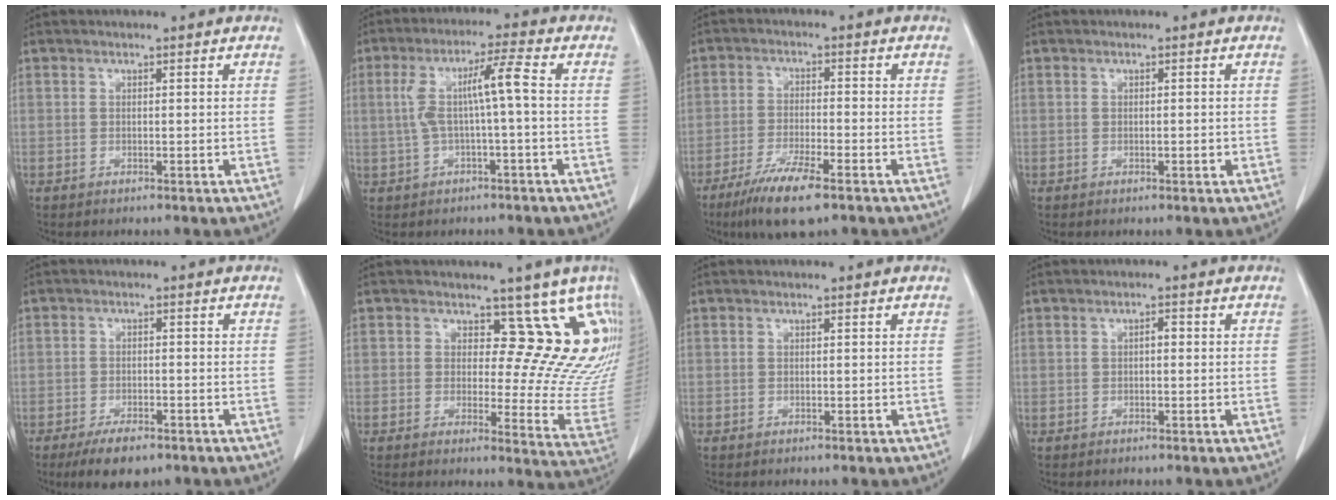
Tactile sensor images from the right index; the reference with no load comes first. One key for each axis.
{"total": 6.7, "fx": 0.1, "fy": 0.0, "fz": 6.7, "tx": -0.135, "ty": 0.028, "tz": 0.004}
{"total": 8.4, "fx": -5.5, "fy": 1.0, "fz": 6.3, "tx": -0.119, "ty": -0.019, "tz": -0.096}
{"total": 0.9, "fx": -0.3, "fy": 0.2, "fz": 0.9, "tx": -0.016, "ty": 0.000, "tz": -0.003}
{"total": 5.3, "fx": -3.7, "fy": 2.0, "fz": 3.3, "tx": -0.056, "ty": -0.004, "tz": -0.057}
{"total": 13.8, "fx": 10.0, "fy": 6.2, "fz": 7.3, "tx": -0.058, "ty": -0.034, "tz": 0.083}
{"total": 0.0}
{"total": 1.1, "fx": 0.0, "fy": 0.4, "fz": 1.0, "tx": -0.014, "ty": 0.004, "tz": -0.002}